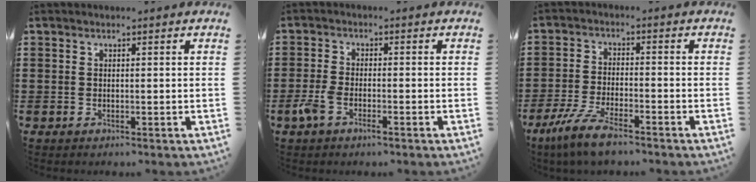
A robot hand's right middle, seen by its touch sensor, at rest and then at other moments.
{"total": 3.6, "force": [-1.7, 1.3, 2.9], "torque": [-0.076, -0.005, -0.039]}
{"total": 6.4, "force": [-4.8, 0.9, 4.0], "torque": [-0.099, -0.013, -0.097]}